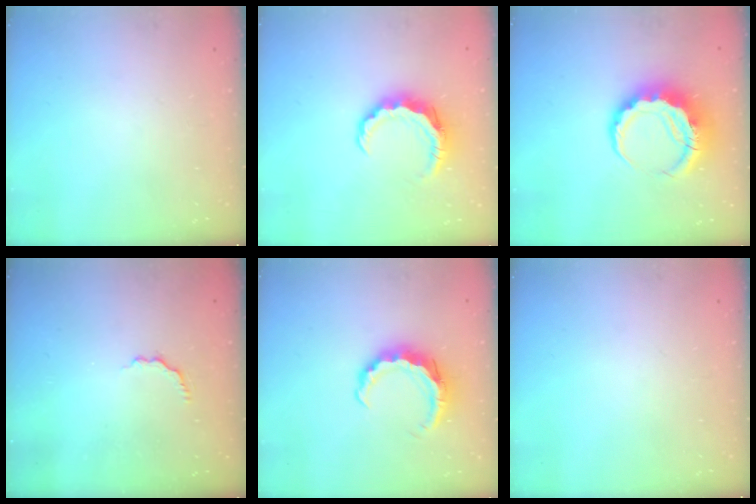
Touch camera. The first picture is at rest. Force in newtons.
{"total": 8.2, "press": 8.1, "slide": 1.2}
{"total": 8.8, "press": 8.6, "slide": 1.9}
{"total": 2.5, "press": 2.3, "slide": 1.0}
{"total": 9.3, "press": 9.2, "slide": 1.4}
{"total": 0.0}